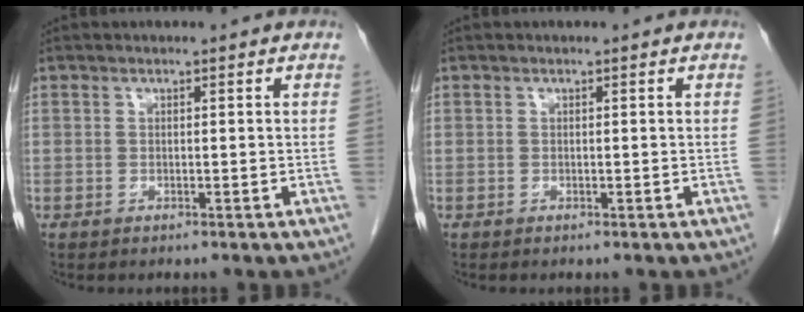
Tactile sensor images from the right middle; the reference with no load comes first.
{"total": 0.0}